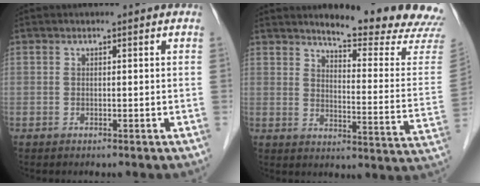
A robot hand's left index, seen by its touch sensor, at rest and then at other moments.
{"total": 17.3, "force": [16.3, 0.0, 5.9], "torque": [-0.082, -0.113, 0.188]}